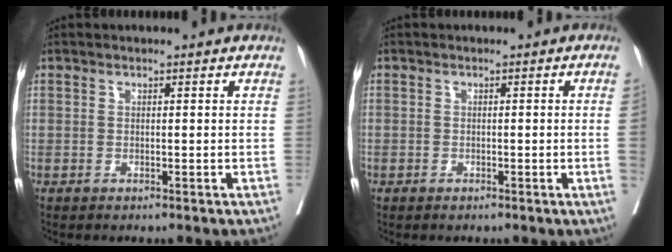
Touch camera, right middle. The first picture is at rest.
{"total": 0.9, "force": [0.0, -0.3, 0.9], "torque": [-0.013, 0.003, -0.003]}